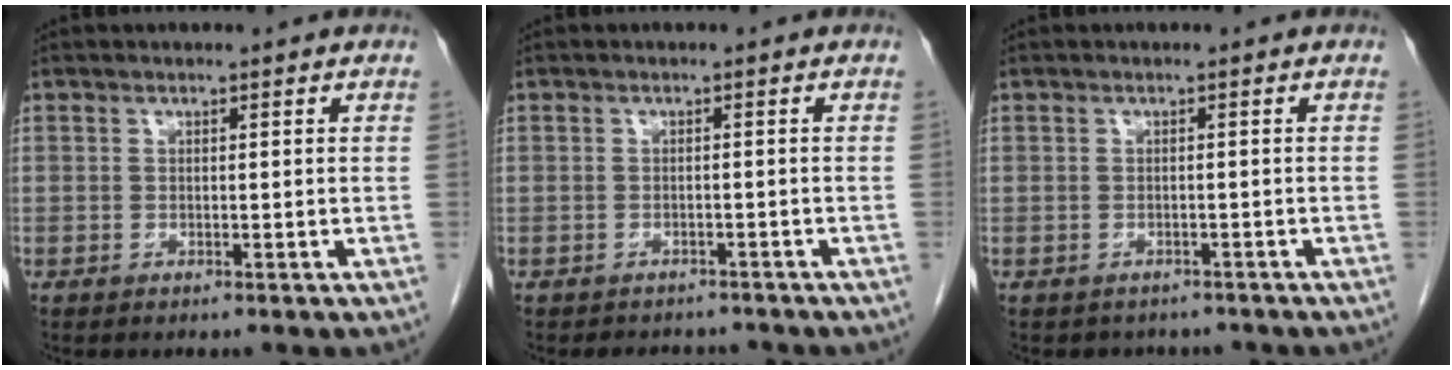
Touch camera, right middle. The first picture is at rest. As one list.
[{"total": 4.3, "force": [-3.9, 1.7, 0.6], "torque": [-0.010, 0.001, -0.048]}, {"total": 3.9, "force": [-3.4, 1.9, 0.3], "torque": [-0.010, 0.004, -0.040]}]